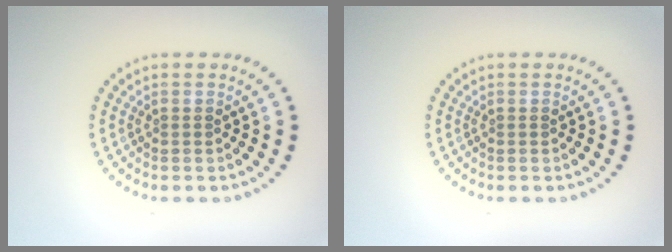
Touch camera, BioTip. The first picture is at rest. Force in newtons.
{"total": 0.0}